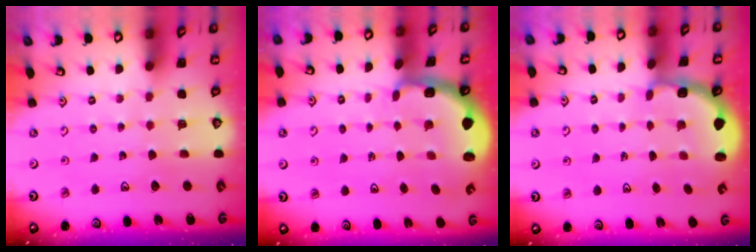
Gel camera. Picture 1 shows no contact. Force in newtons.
{"total": 2.1, "press": 1.9, "slide": 0.8}
{"total": 2.9, "press": 2.0, "slide": 2.1}